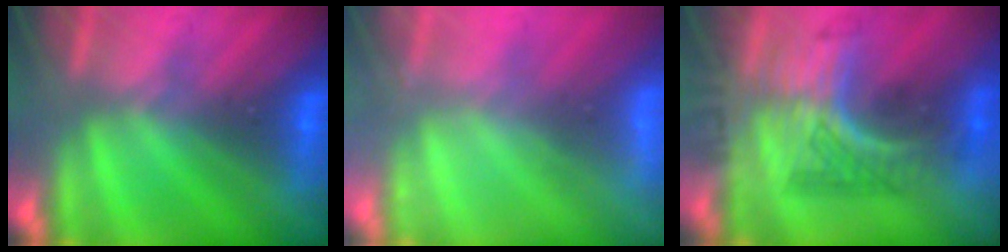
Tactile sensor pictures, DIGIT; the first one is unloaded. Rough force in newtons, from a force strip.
{"total": 2.2}
{"total": 2.9}